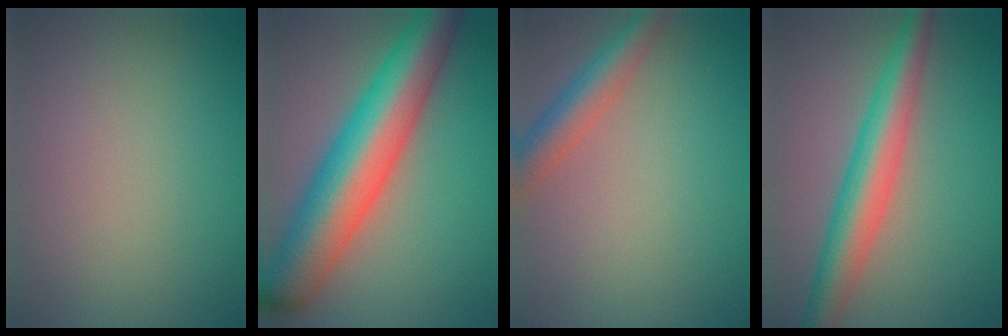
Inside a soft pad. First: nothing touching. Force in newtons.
{"total": 10.9, "press": 10.9, "slide": 0.4}
{"total": 4.0, "press": 4.0, "slide": 0.2}
{"total": 5.7, "press": 5.7, "slide": 0.1}